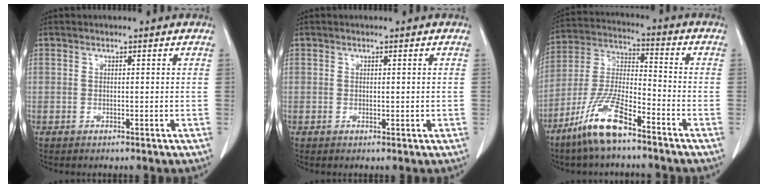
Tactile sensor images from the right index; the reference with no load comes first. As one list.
[{"total": 0.8, "force": [0.0, 0.3, 0.8], "torque": [-0.013, -0.003, 0.003]}, {"total": 11.8, "force": [-7.9, 2.3, 8.5], "torque": [-0.181, -0.016, -0.155]}]